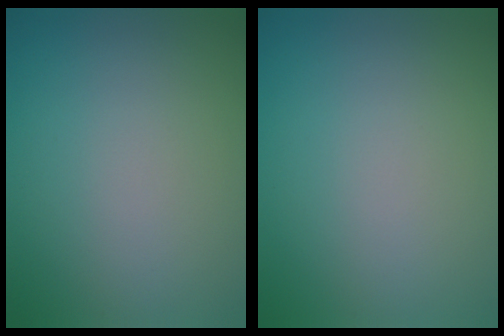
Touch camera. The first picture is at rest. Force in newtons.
{"total": 0.0}